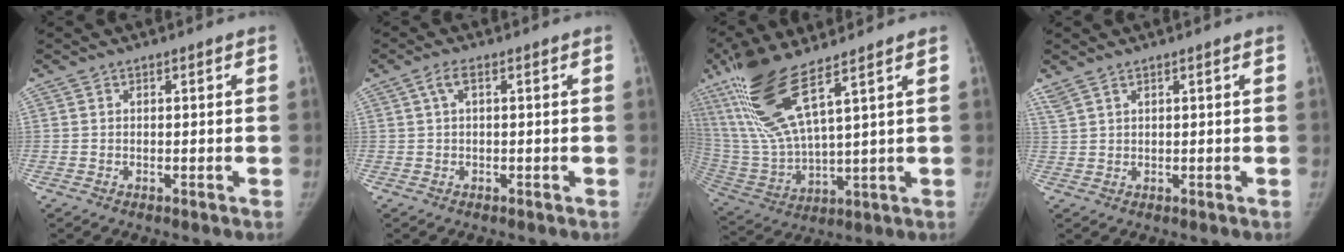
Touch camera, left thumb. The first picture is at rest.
{"total": 1.9, "force": [0.5, 0.6, 1.7], "torque": [-0.042, 0.010, 0.012]}
{"total": 17.8, "force": [9.8, 3.7, 14.4], "torque": [-0.318, -0.041, 0.205]}
{"total": 2.8, "force": [2.2, 0.8, 1.6], "torque": [-0.042, 0.010, 0.053]}